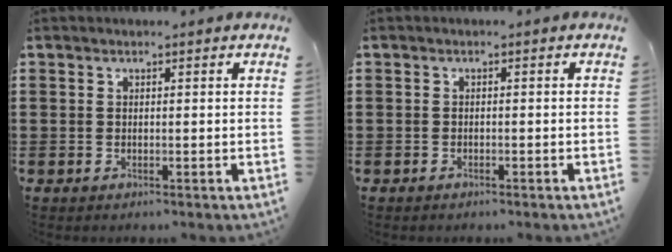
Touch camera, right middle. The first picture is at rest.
{"total": 0.5, "force": [-0.5, 0.2, 0.1], "torque": [-0.002, 0.000, -0.011]}